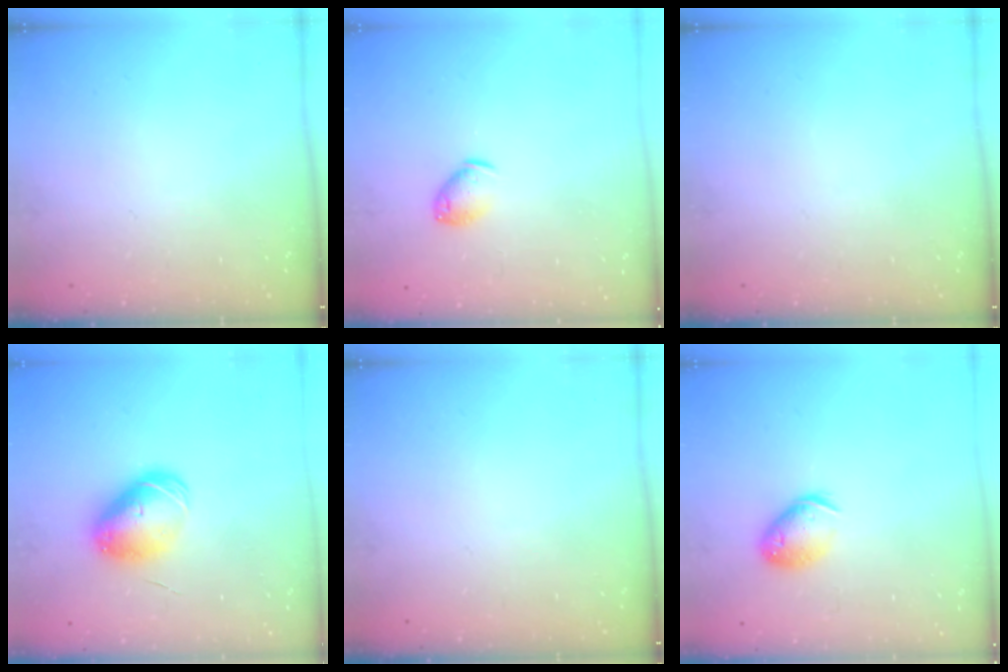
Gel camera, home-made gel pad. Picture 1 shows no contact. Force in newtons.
{"total": 6.8, "press": 6.8, "slide": 1.1}
{"total": 0.0}
{"total": 9.9, "press": 9.8, "slide": 1.7}
{"total": 0.0}
{"total": 11.2, "press": 11.1, "slide": 1.6}